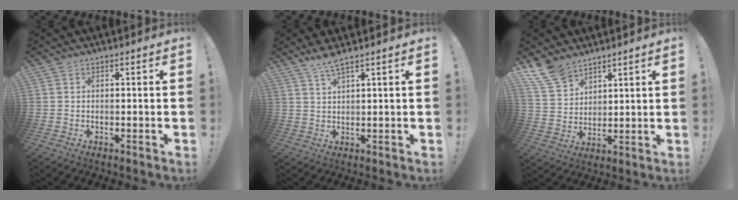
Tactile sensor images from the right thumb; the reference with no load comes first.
{"total": 4.2, "force": [3.3, 0.0, 2.7], "torque": [-0.055, -0.013, 0.055]}
{"total": 10.4, "force": [8.2, 5.6, 3.0], "torque": [-0.068, -0.055, 0.164]}